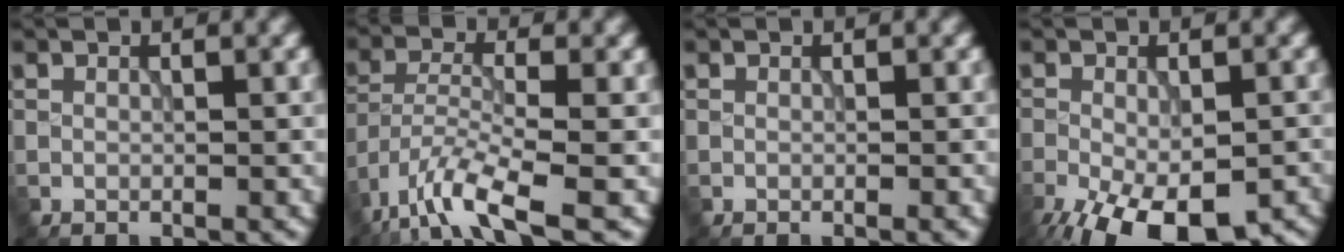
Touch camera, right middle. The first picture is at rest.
{"total": 6.9, "force": [-4.7, 1.5, 4.8], "torque": [-0.091, -0.006, -0.098]}
{"total": 0.6, "force": [-0.3, 0.1, 0.5], "torque": [-0.004, -0.001, -0.005]}
{"total": 12.7, "force": [-7.7, 5.3, 8.6], "torque": [-0.155, -0.050, -0.107]}